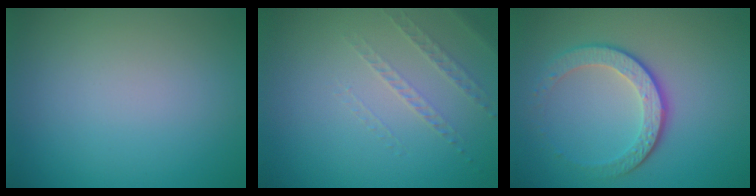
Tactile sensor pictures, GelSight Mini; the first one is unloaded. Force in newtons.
{"total": 1.3, "press": 0.9, "slide": 0.9}
{"total": 4.2, "press": 3.1, "slide": 2.8}